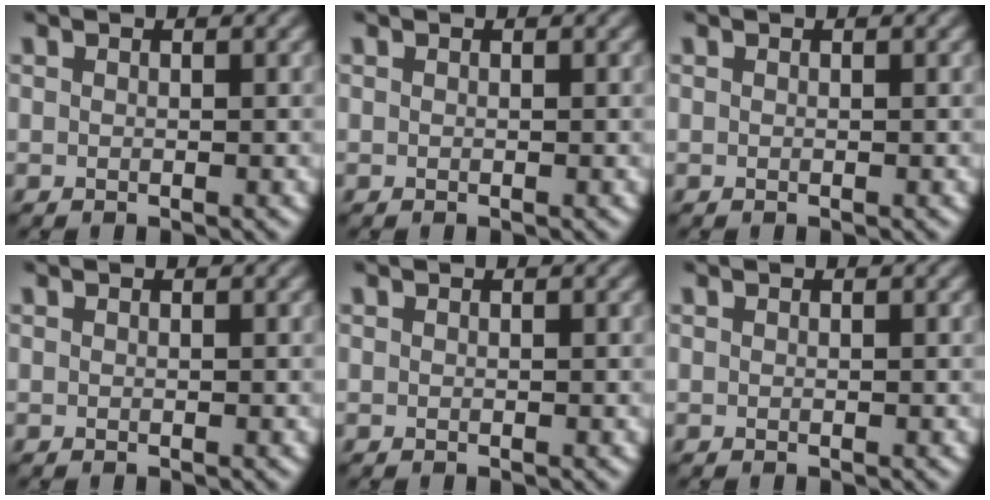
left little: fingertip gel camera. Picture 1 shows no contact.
{"total": 0.0}
{"total": 0.0}
{"total": 0.0}
{"total": 0.0}
{"total": 0.0}